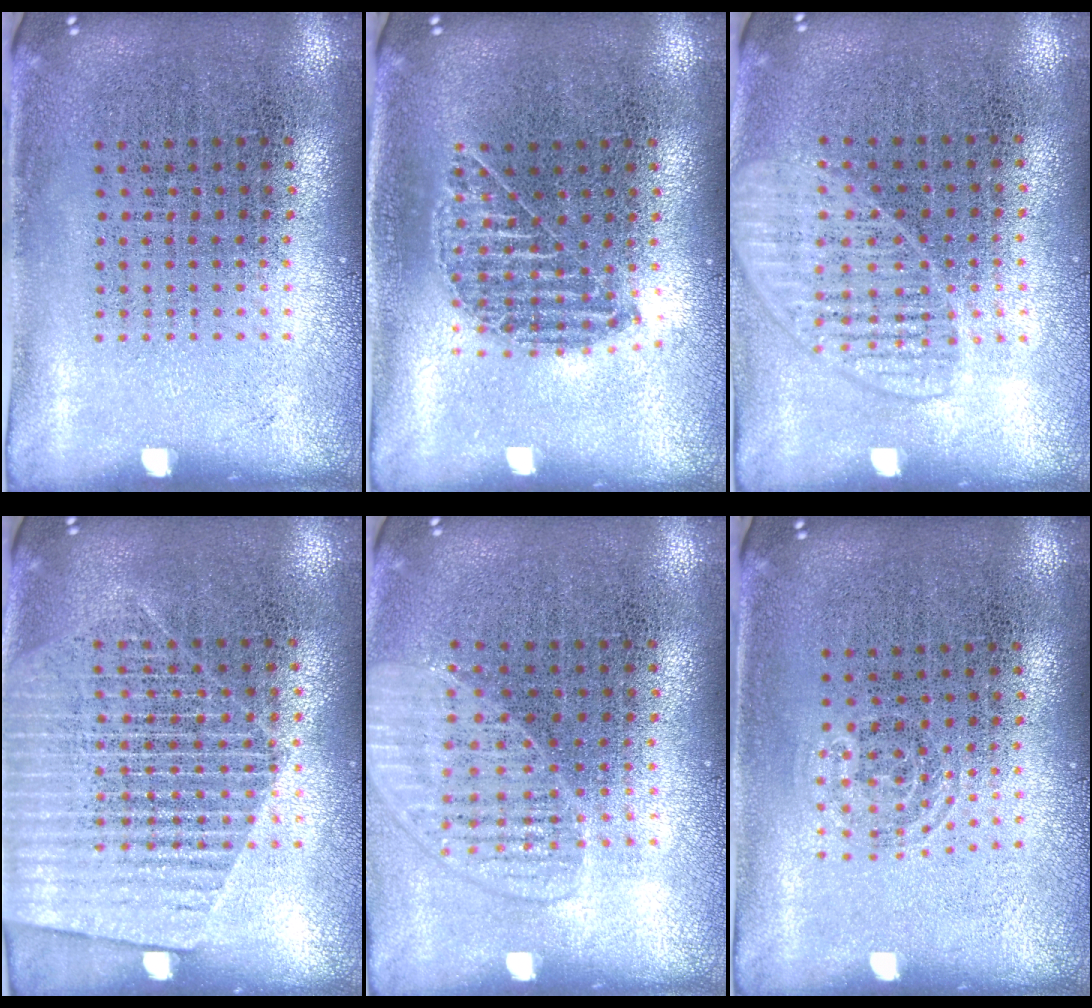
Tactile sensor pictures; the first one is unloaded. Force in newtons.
{"total": 1.0, "press": 0.9, "slide": 0.3}
{"total": 1.4, "press": 1.3, "slide": 0.6}
{"total": 1.7, "press": 1.5, "slide": 0.8}
{"total": 1.4, "press": 1.4, "slide": 0.3}
{"total": 0.8, "press": 0.6, "slide": 0.5}